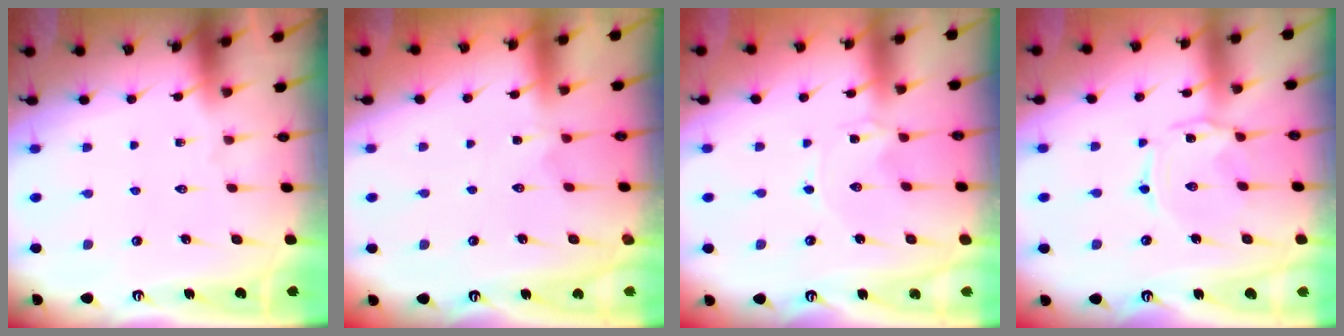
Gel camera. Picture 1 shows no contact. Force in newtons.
{"total": 1.2, "press": 1.2, "slide": 0.4}
{"total": 0.0}
{"total": 1.5, "press": 1.5, "slide": 0.4}